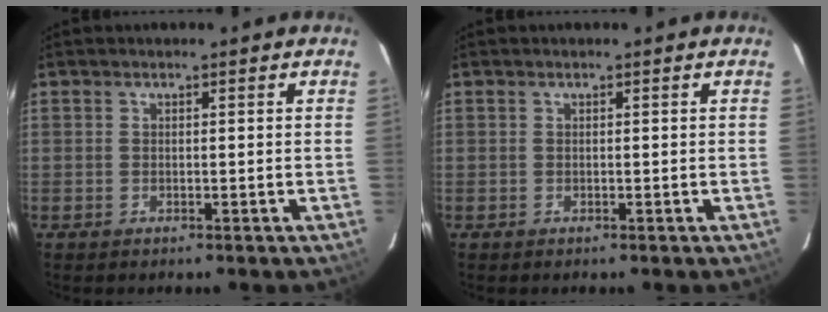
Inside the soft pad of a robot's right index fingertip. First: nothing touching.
{"total": 0.0}